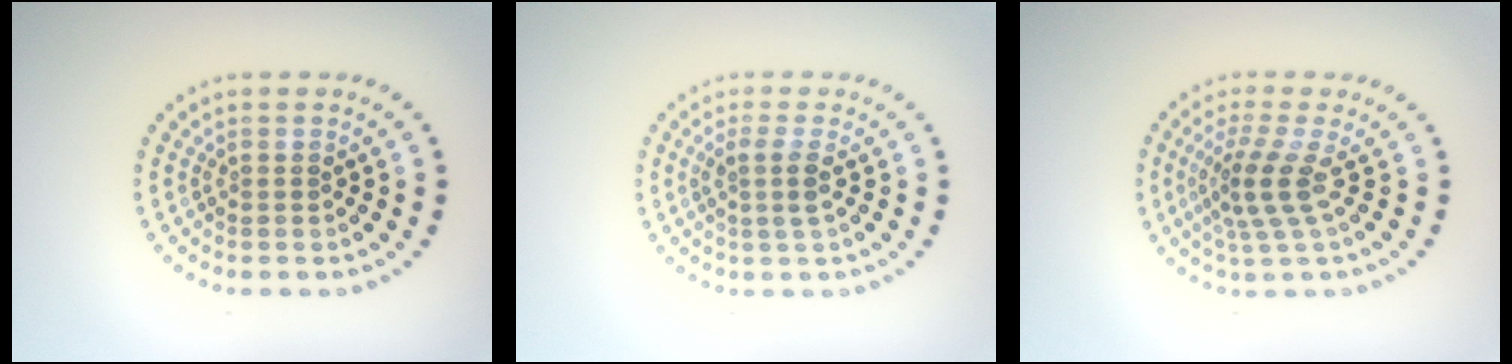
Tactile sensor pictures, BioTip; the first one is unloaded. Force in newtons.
{"total": 2.0, "press": 1.6, "slide": 1.1}
{"total": 3.4, "press": 2.4, "slide": 2.4}